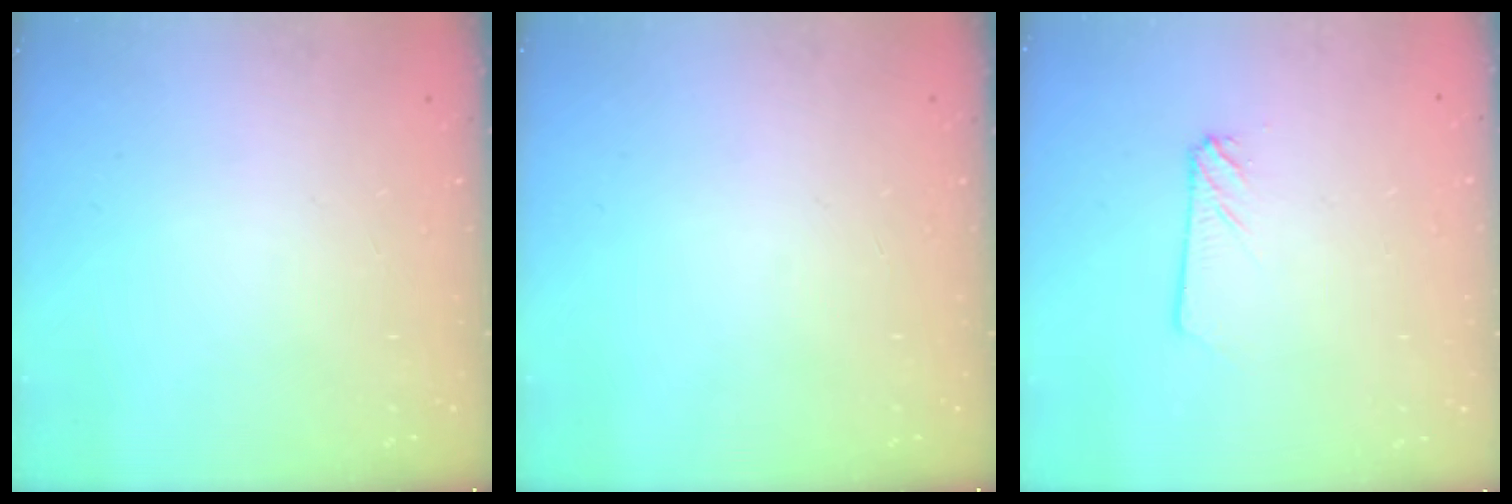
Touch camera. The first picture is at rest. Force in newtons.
{"total": 0.0}
{"total": 2.7, "press": 2.7, "slide": 0.2}